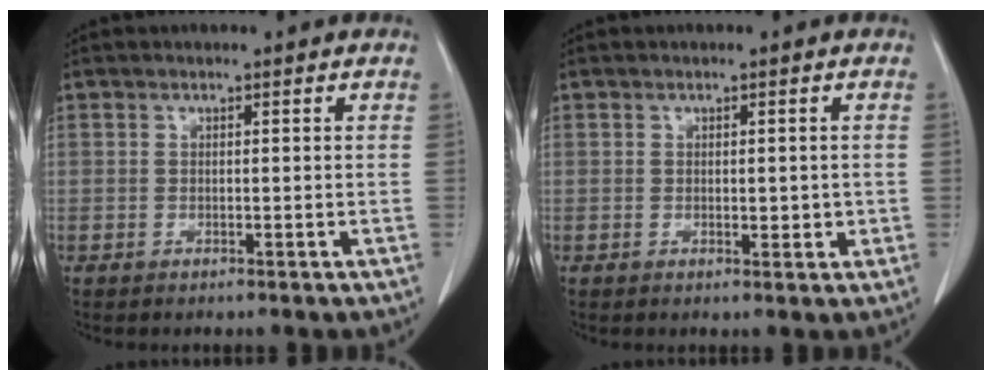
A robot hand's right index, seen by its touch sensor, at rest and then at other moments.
{"total": 2.7, "force": [-0.2, 1.4, 2.3], "torque": [-0.039, 0.002, 0.003]}